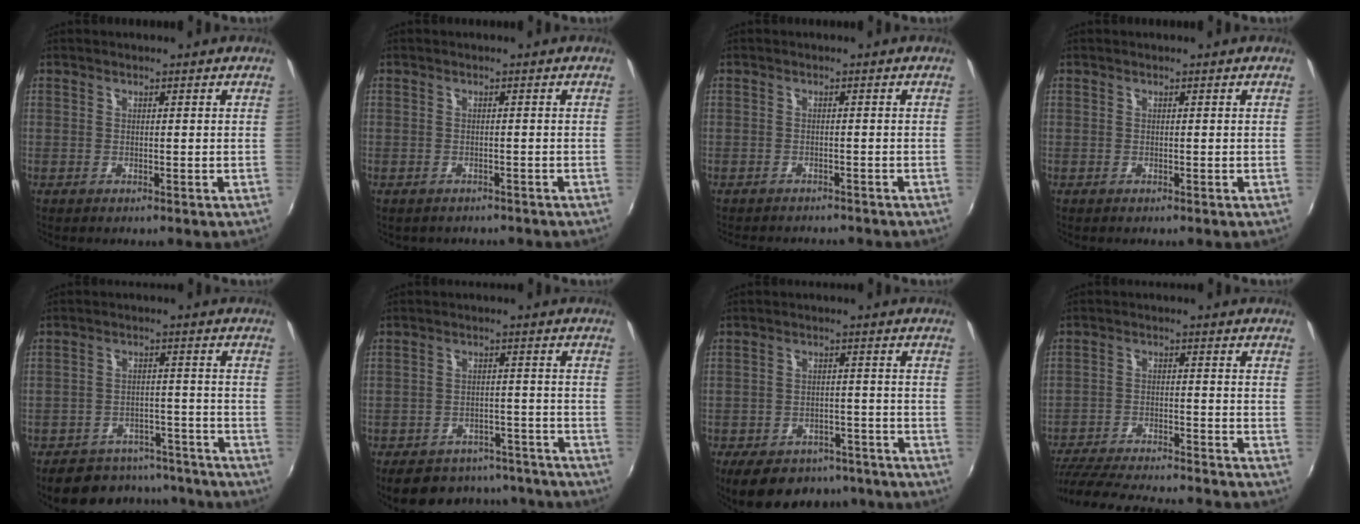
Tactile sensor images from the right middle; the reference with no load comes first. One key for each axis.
{"total": 9.9, "fx": -8.7, "fy": 3.7, "fz": 2.8, "tx": -0.064, "ty": -0.003, "tz": -0.112}
{"total": 4.4, "fx": -4.0, "fy": 1.4, "fz": 1.1, "tx": -0.034, "ty": -0.004, "tz": -0.059}
{"total": 0.0}
{"total": 16.8, "fx": -14.7, "fy": 6.4, "fz": 5.0, "tx": -0.109, "ty": 0.031, "tz": -0.182}
{"total": 19.0, "fx": -16.4, "fy": 7.4, "fz": 6.1, "tx": -0.120, "ty": 0.031, "tz": -0.194}
{"total": 16.3, "fx": -12.7, "fy": 7.9, "fz": 6.7, "tx": -0.141, "ty": 0.007, "tz": -0.158}
{"total": 22.4, "fx": -19.8, "fy": 3.6, "fz": 9.6, "tx": -0.191, "ty": -0.028, "tz": -0.290}